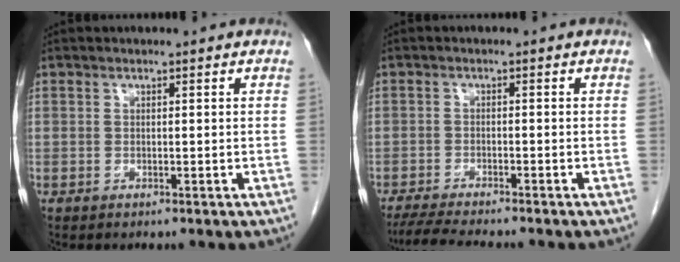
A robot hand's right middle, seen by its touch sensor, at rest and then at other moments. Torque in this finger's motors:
{"motor_torque": [0.32, -0.22, 0.09, 0.02]}